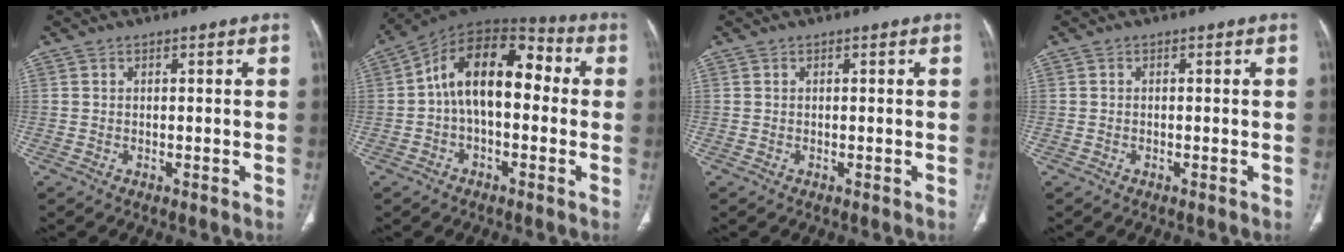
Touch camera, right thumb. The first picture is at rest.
{"total": 15.5, "force": [0.6, 8.9, 12.7], "torque": [-0.178, 0.051, -0.002]}
{"total": 0.0}
{"total": 0.0}